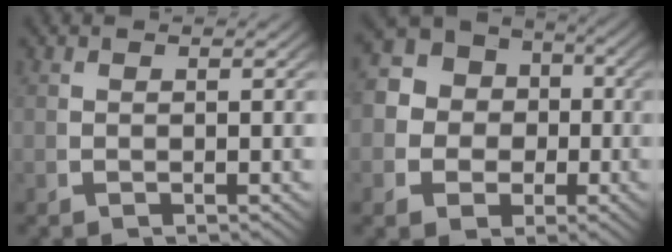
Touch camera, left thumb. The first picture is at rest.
{"total": 11.3, "force": [1.0, 9.7, 5.7], "torque": [-0.132, -0.013, 0.012]}